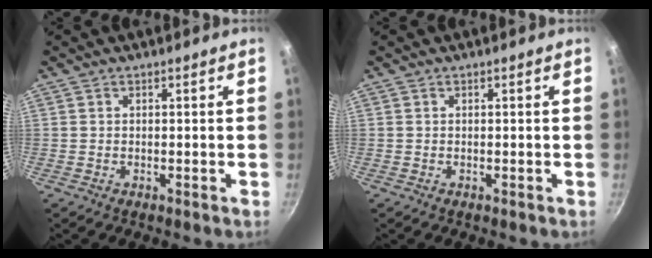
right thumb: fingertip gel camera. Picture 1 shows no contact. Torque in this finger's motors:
{"motor_torque": [0.09, -0.47, 0.35, -0.08, 0.04]}